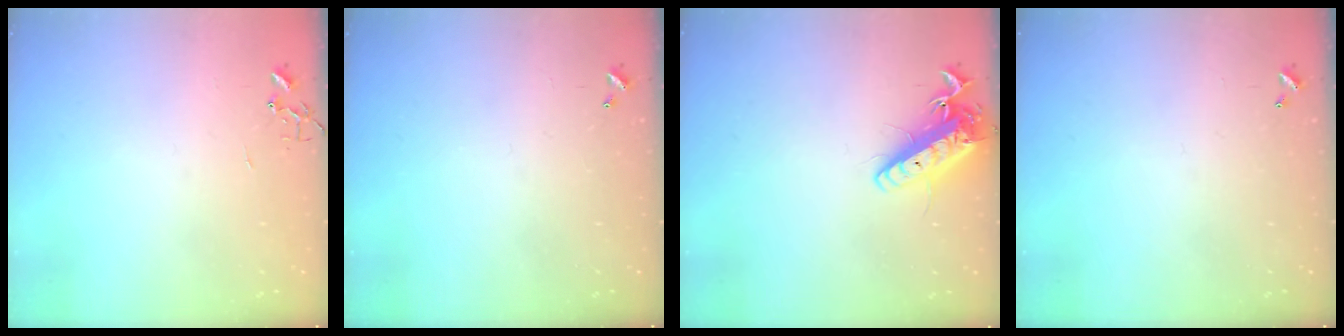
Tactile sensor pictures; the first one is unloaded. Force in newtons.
{"total": 0.0}
{"total": 14.5, "press": 14.2, "slide": 2.8}
{"total": 0.0}